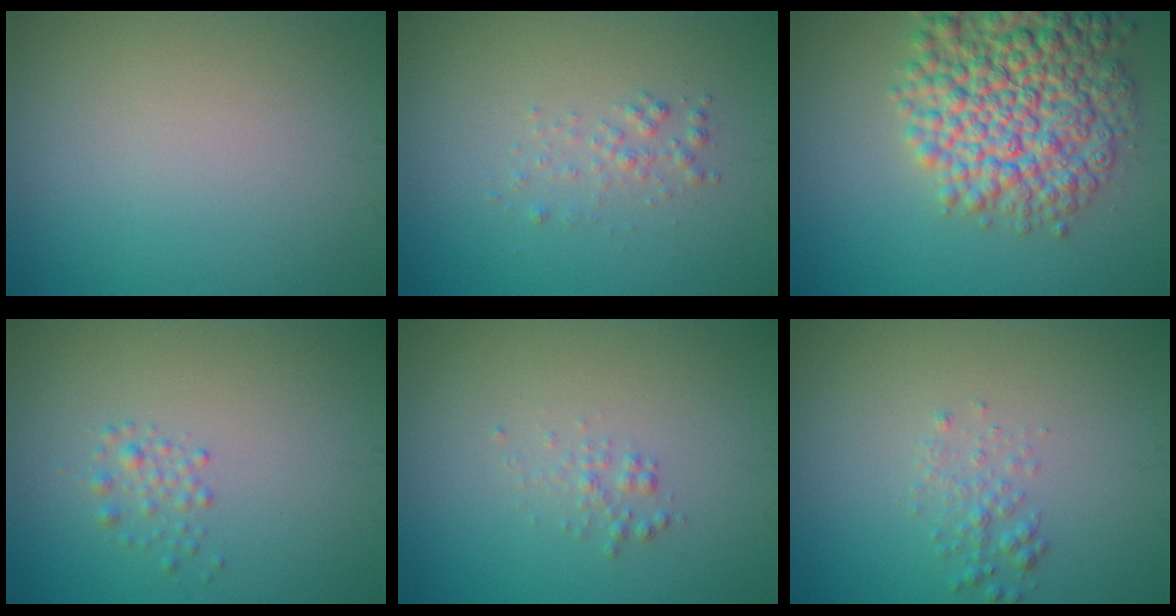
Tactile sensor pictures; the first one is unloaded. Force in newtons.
{"total": 1.3, "press": 1.3, "slide": 0.1}
{"total": 9.7, "press": 9.7, "slide": 0.4}
{"total": 1.2, "press": 1.2, "slide": 0.0}
{"total": 1.0, "press": 1.0, "slide": 0.0}
{"total": 1.4, "press": 1.4, "slide": 0.0}